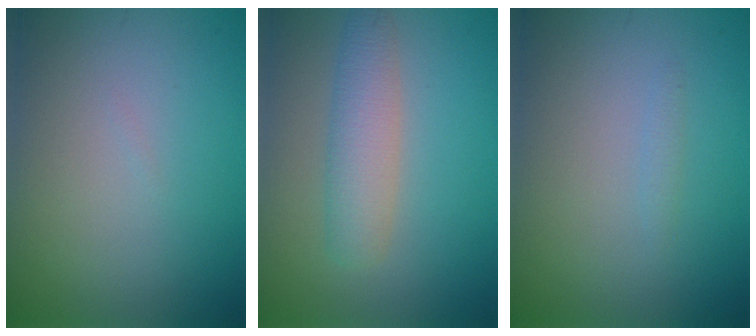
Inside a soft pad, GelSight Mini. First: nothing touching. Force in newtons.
{"total": 3.5, "press": 3.5, "slide": 0.2}
{"total": 0.6, "press": 0.6, "slide": 0.1}